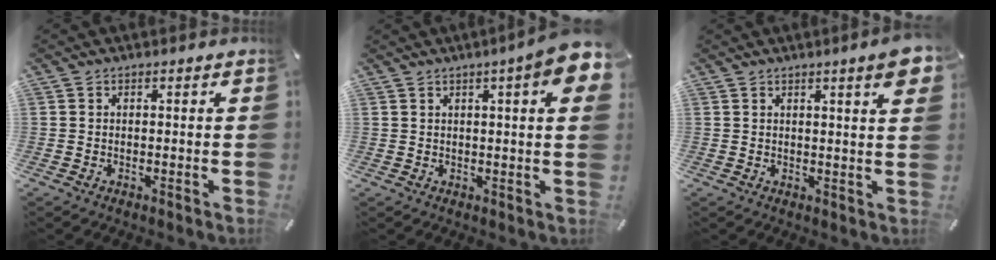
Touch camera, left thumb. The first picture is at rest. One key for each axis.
{"total": 8.0, "fx": 3.5, "fy": 1.0, "fz": 7.1, "tx": -0.104, "ty": -0.015, "tz": 0.054}
{"total": 6.0, "fx": 2.9, "fy": 0.7, "fz": 5.2, "tx": -0.077, "ty": -0.011, "tz": 0.044}